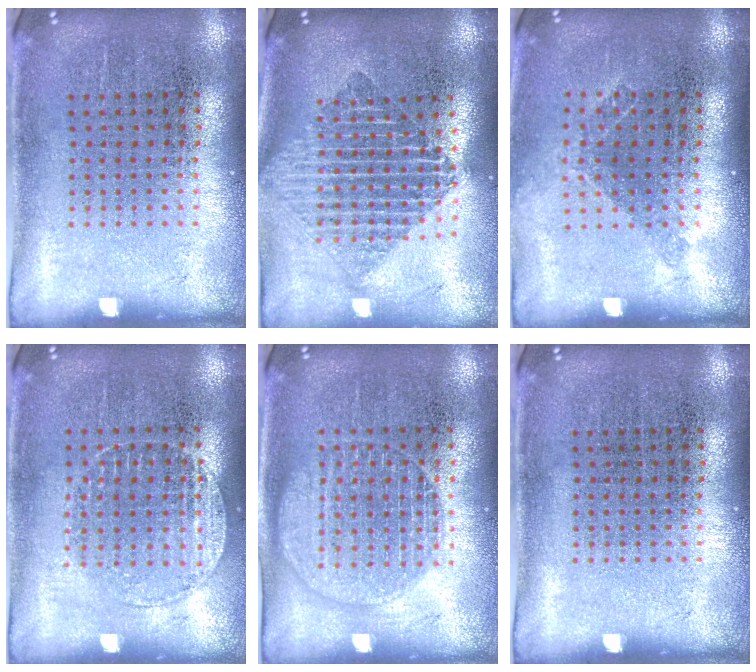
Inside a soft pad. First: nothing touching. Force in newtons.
{"total": 1.9, "press": 1.6, "slide": 1.0}
{"total": 1.0, "press": 0.8, "slide": 0.6}
{"total": 1.3, "press": 1.1, "slide": 0.6}
{"total": 1.3, "press": 1.3, "slide": 0.1}
{"total": 0.0}